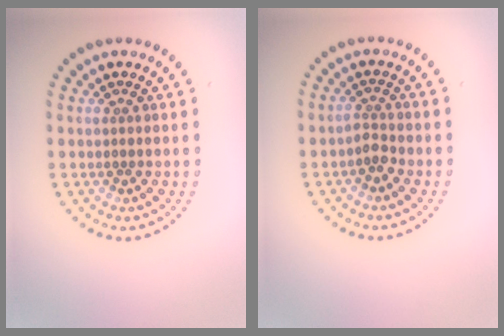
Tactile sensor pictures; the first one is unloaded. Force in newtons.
{"total": 1.4, "press": 1.1, "slide": 0.8}